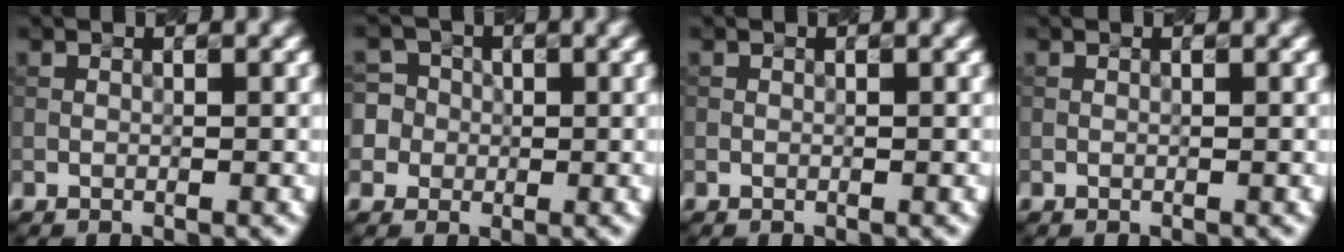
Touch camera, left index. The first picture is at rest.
{"total": 5.8, "force": [0.0, 5.6, 1.3], "torque": [-0.019, 0.033, -0.020]}
{"total": 0.0}
{"total": 0.0}